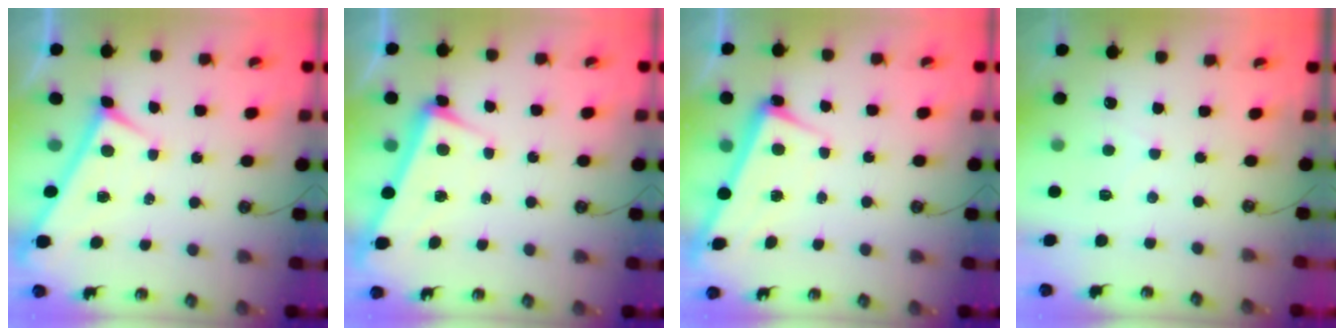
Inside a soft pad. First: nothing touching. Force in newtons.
{"total": 3.5, "press": 3.3, "slide": 1.0}
{"total": 2.5, "press": 2.4, "slide": 0.5}
{"total": 0.7, "press": 0.6, "slide": 0.4}